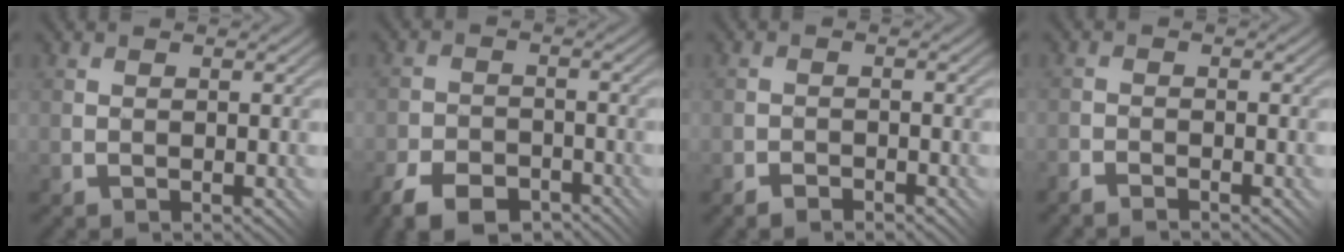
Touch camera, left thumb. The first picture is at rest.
{"total": 6.6, "force": [-5.1, 3.0, 3.0], "torque": [-0.063, -0.009, -0.096]}
{"total": 1.4, "force": [-1.4, 0.4, 0.2], "torque": [0.002, 0.005, -0.031]}
{"total": 2.0, "force": [-1.9, 0.4, 0.3], "torque": [-0.006, 0.002, -0.046]}